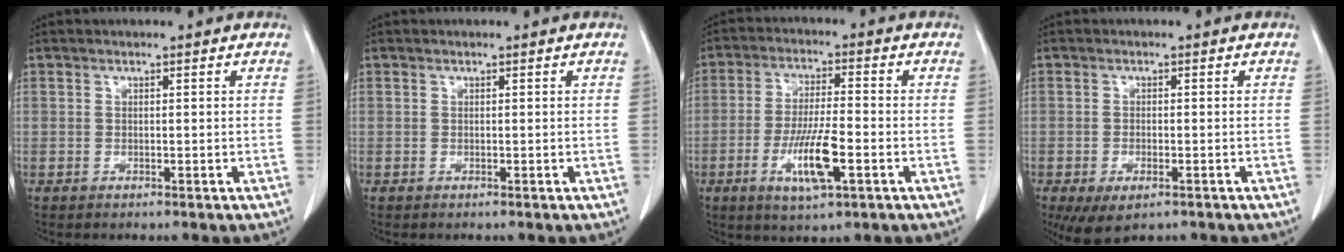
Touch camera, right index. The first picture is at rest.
{"total": 0.0}
{"total": 9.2, "force": [-3.3, 1.5, 8.5], "torque": [-0.162, -0.010, -0.056]}
{"total": 5.5, "force": [-3.2, 2.4, 3.8], "torque": [-0.060, -0.011, -0.045]}